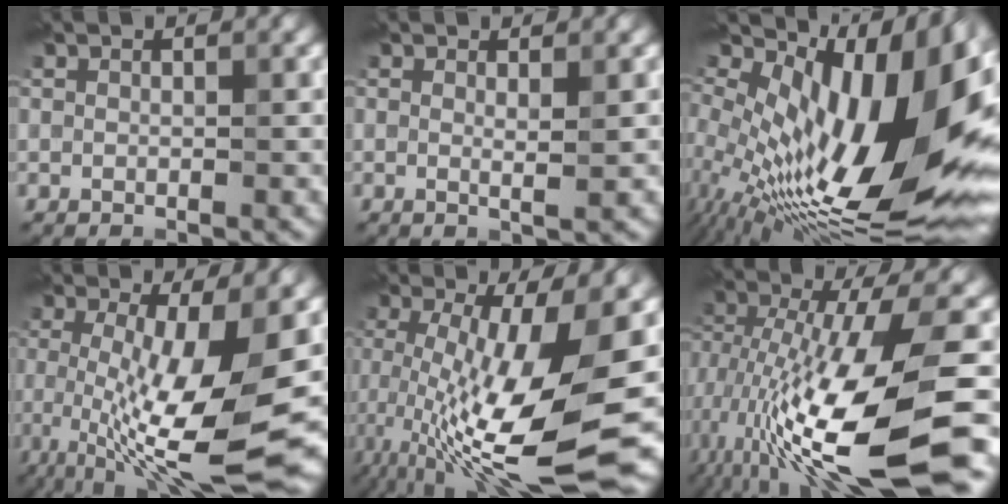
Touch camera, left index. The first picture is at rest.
{"total": 0.9, "force": [0.2, -0.1, 0.9], "torque": [-0.016, -0.002, 0.002]}
{"total": 17.8, "force": [2.9, 8.0, 15.7], "torque": [-0.251, 0.014, 0.039]}
{"total": 11.0, "force": [-1.7, 2.4, 10.6], "torque": [-0.187, -0.023, -0.025]}
{"total": 13.4, "force": [-3.2, 3.2, 12.6], "torque": [-0.223, -0.020, -0.055]}
{"total": 15.5, "force": [-5.5, 3.9, 14.0], "torque": [-0.275, -0.008, -0.092]}